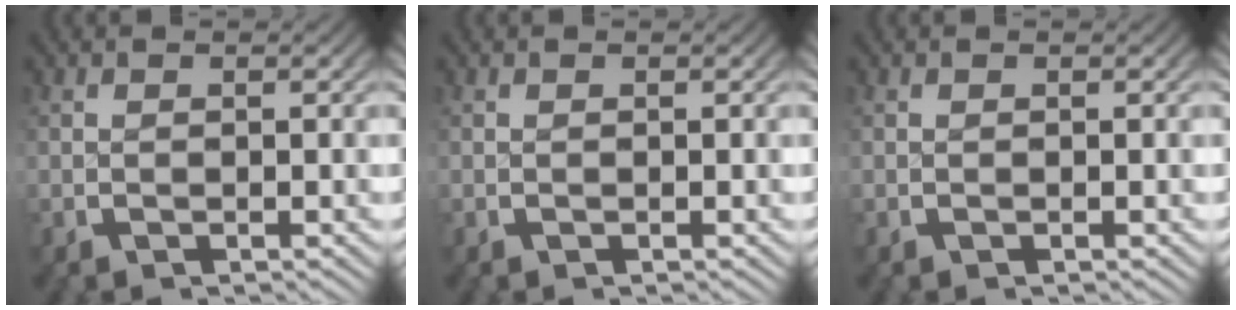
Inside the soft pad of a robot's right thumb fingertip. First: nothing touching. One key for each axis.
{"total": 0.0}
{"total": 0.0}